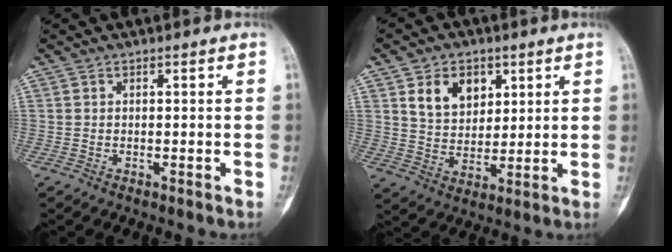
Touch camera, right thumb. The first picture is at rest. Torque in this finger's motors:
{"motor_torque": [-0.20, 0.28, 0.40, 0.07, 0.24]}